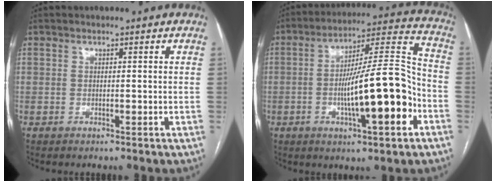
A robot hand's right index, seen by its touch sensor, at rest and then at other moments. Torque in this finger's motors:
{"motor_torque": [1.90, -0.24, 1.05, 0.21]}